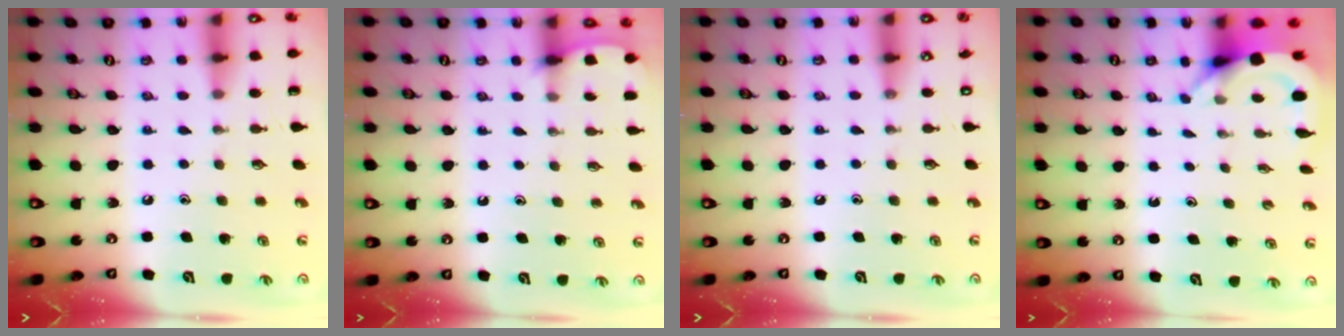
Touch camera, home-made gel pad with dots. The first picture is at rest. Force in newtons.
{"total": 2.6, "press": 2.6, "slide": 0.3}
{"total": 3.3, "press": 3.2, "slide": 0.5}
{"total": 3.9, "press": 3.8, "slide": 0.2}